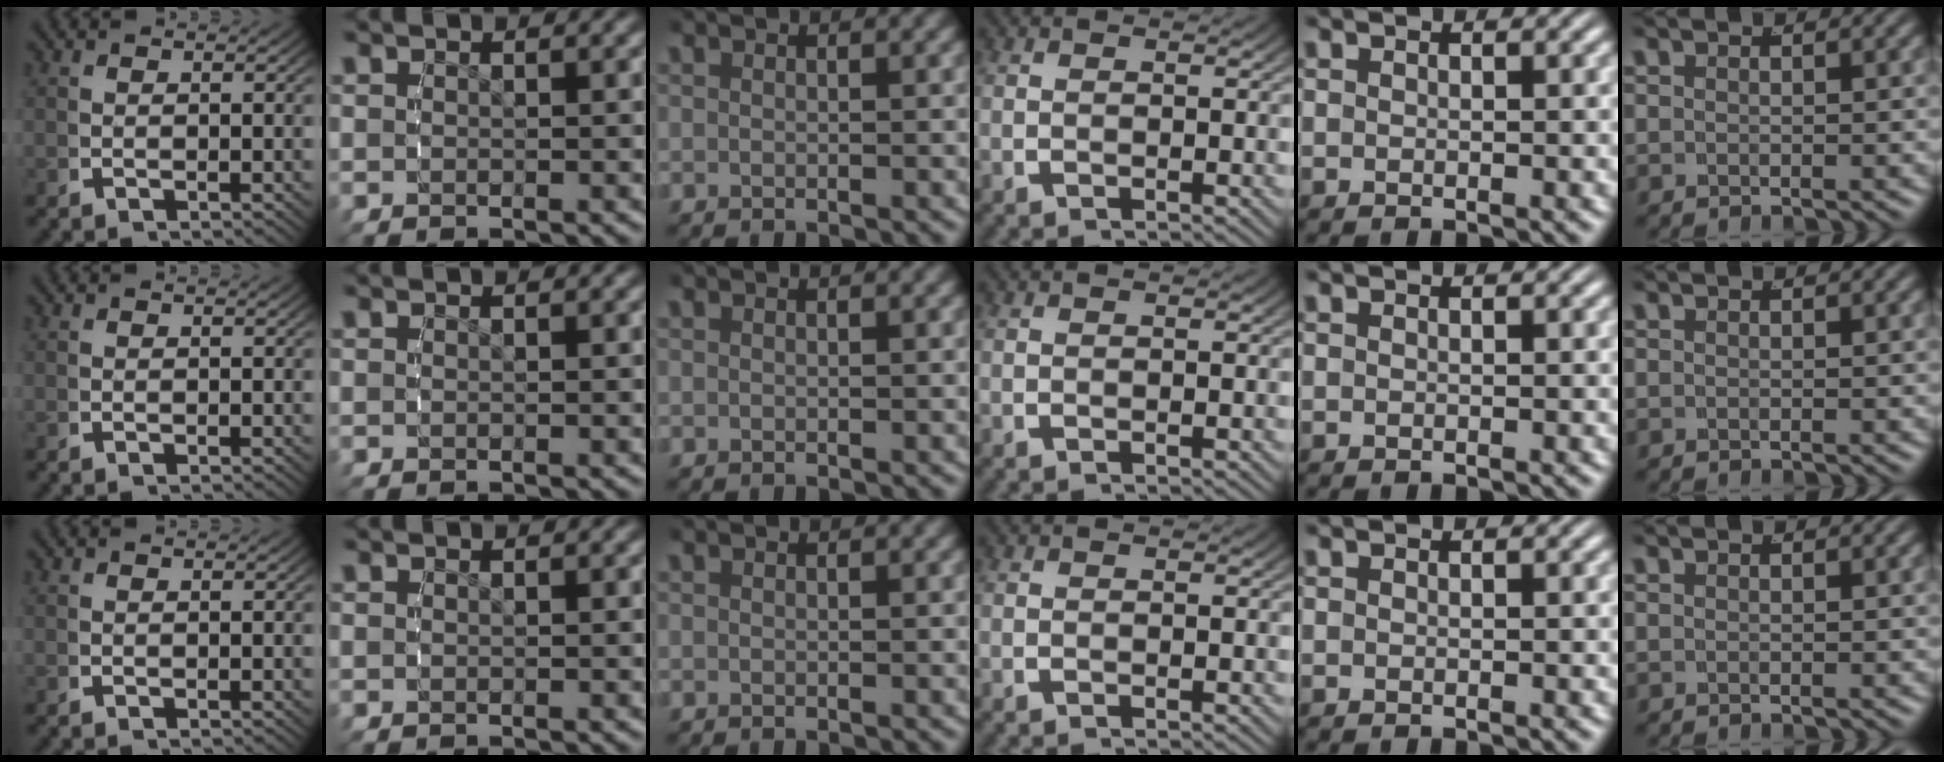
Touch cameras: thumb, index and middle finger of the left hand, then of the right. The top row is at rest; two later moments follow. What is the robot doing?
{"motion": "reach", "object": "jewelry box"}